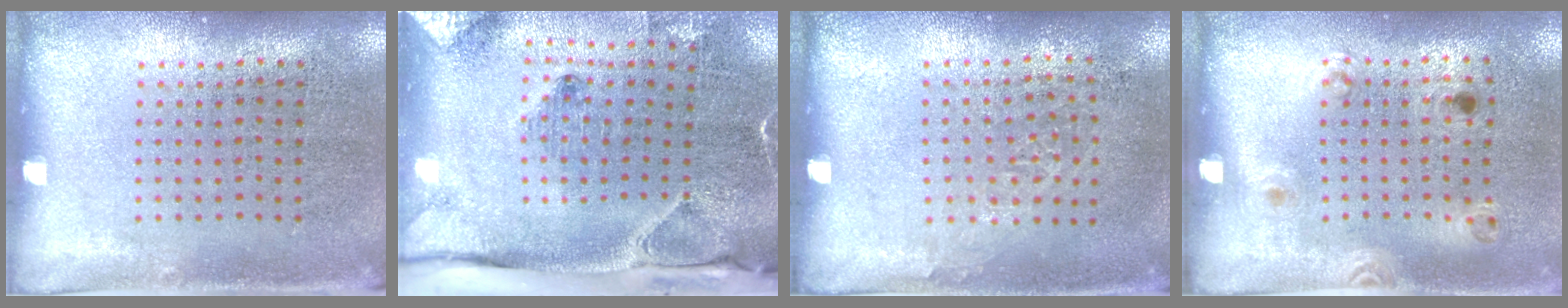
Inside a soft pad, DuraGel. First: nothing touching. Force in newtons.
{"total": 3.3, "press": 2.3, "slide": 2.3}
{"total": 0.9, "press": 0.7, "slide": 0.5}
{"total": 1.2, "press": 0.7, "slide": 1.0}